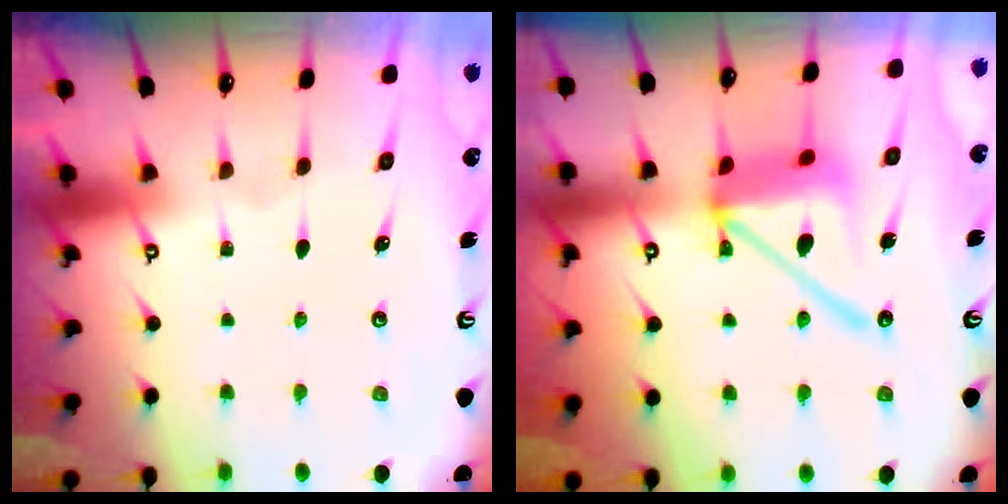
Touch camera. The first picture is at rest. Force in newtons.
{"total": 15.1, "press": 15.0, "slide": 1.8}